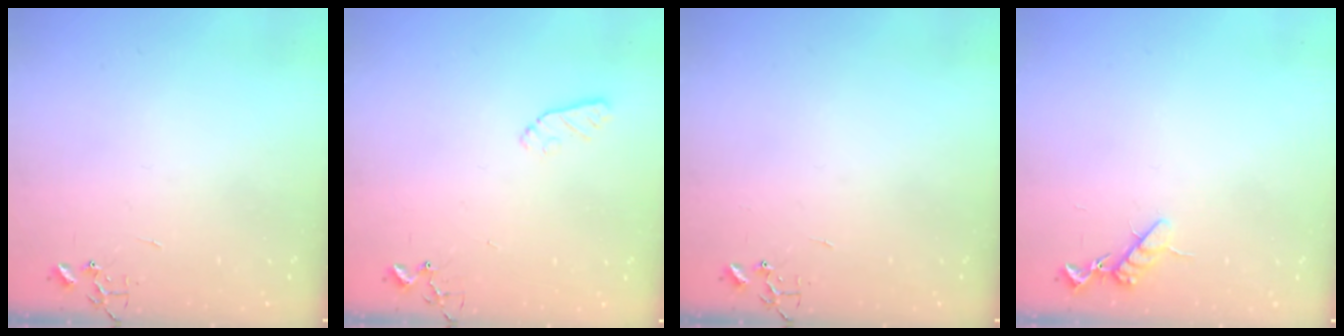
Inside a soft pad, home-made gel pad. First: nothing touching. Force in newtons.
{"total": 5.6, "press": 5.5, "slide": 1.0}
{"total": 0.0}
{"total": 9.1, "press": 9.1, "slide": 0.6}